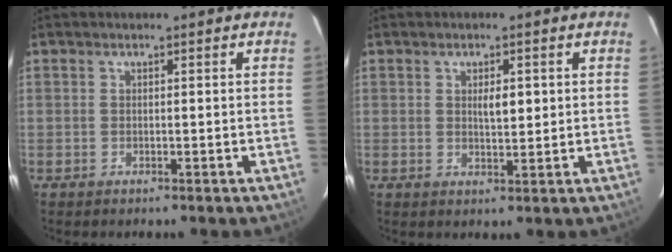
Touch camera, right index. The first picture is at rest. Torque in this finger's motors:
{"motor_torque": [0.04, -0.01, 0.06, 0.03]}